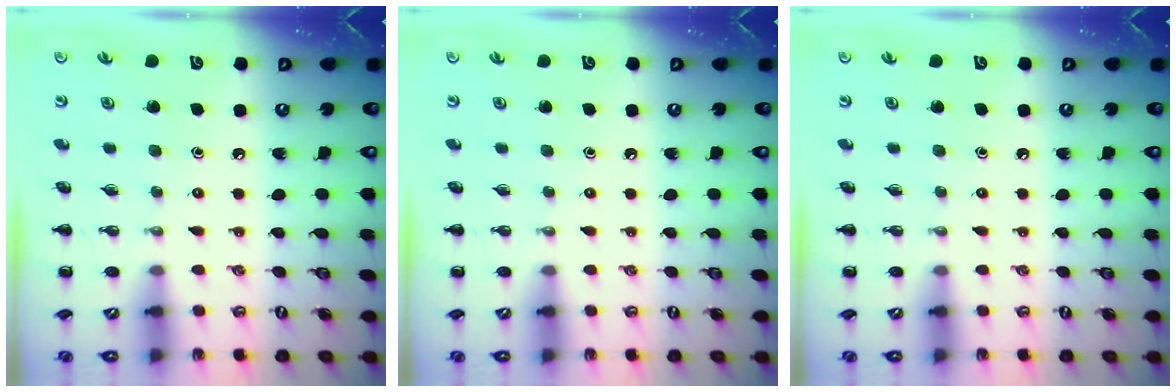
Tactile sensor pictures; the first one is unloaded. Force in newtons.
{"total": 0.0}
{"total": 0.0}